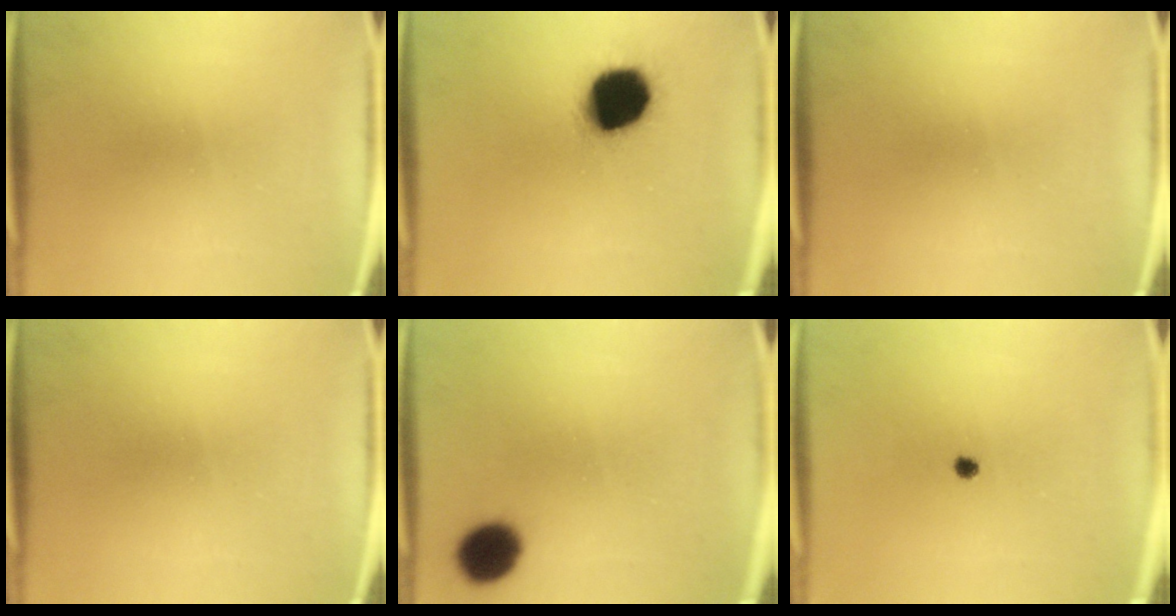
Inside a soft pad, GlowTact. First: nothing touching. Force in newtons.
{"total": 17.1}
{"total": 0.0}
{"total": 0.0}
{"total": 9.2}
{"total": 1.2}